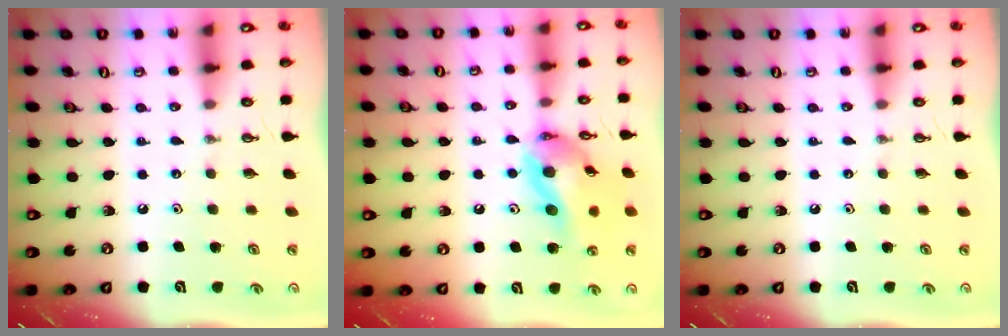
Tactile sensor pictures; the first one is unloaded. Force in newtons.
{"total": 16.3, "press": 16.1, "slide": 2.6}
{"total": 0.0}